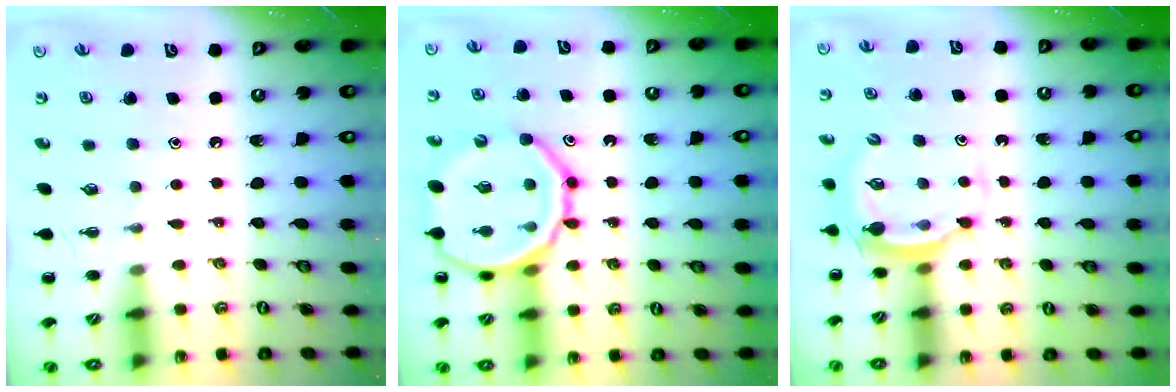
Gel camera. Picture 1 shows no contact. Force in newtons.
{"total": 18.2, "press": 18.0, "slide": 2.8}
{"total": 5.0, "press": 5.0, "slide": 0.3}